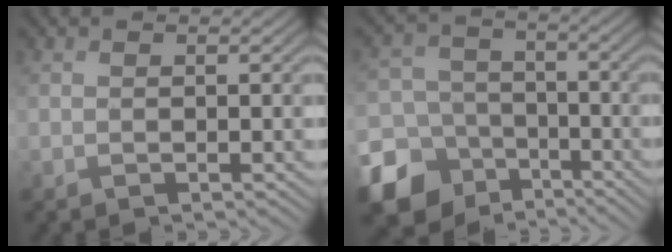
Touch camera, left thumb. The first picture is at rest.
{"total": 14.1, "force": [-8.4, 10.9, 3.3], "torque": [-0.111, -0.056, -0.159]}